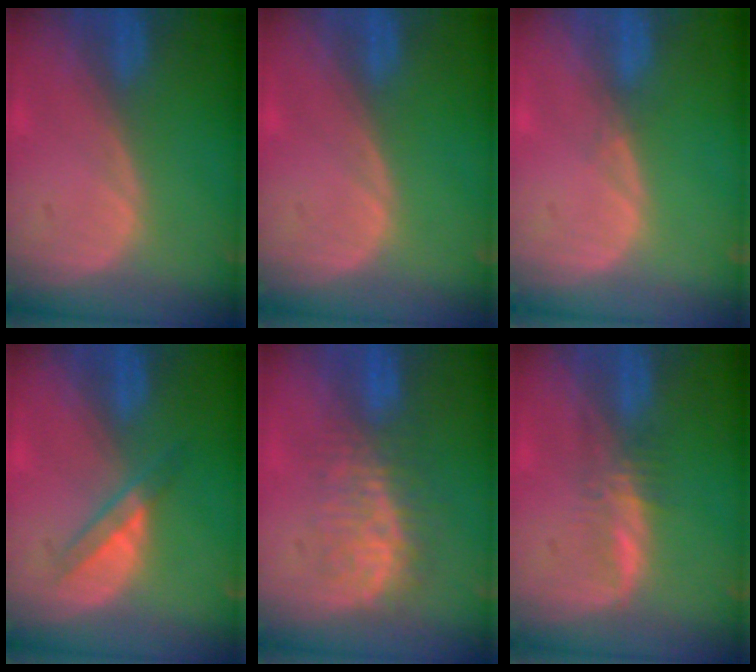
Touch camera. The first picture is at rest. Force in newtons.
{"total": 0.0}
{"total": 0.6, "press": 0.6, "slide": 0.2}
{"total": 3.1, "press": 3.1, "slide": 0.3}
{"total": 7.6, "press": 7.3, "slide": 2.2}
{"total": 2.8, "press": 2.7, "slide": 0.5}